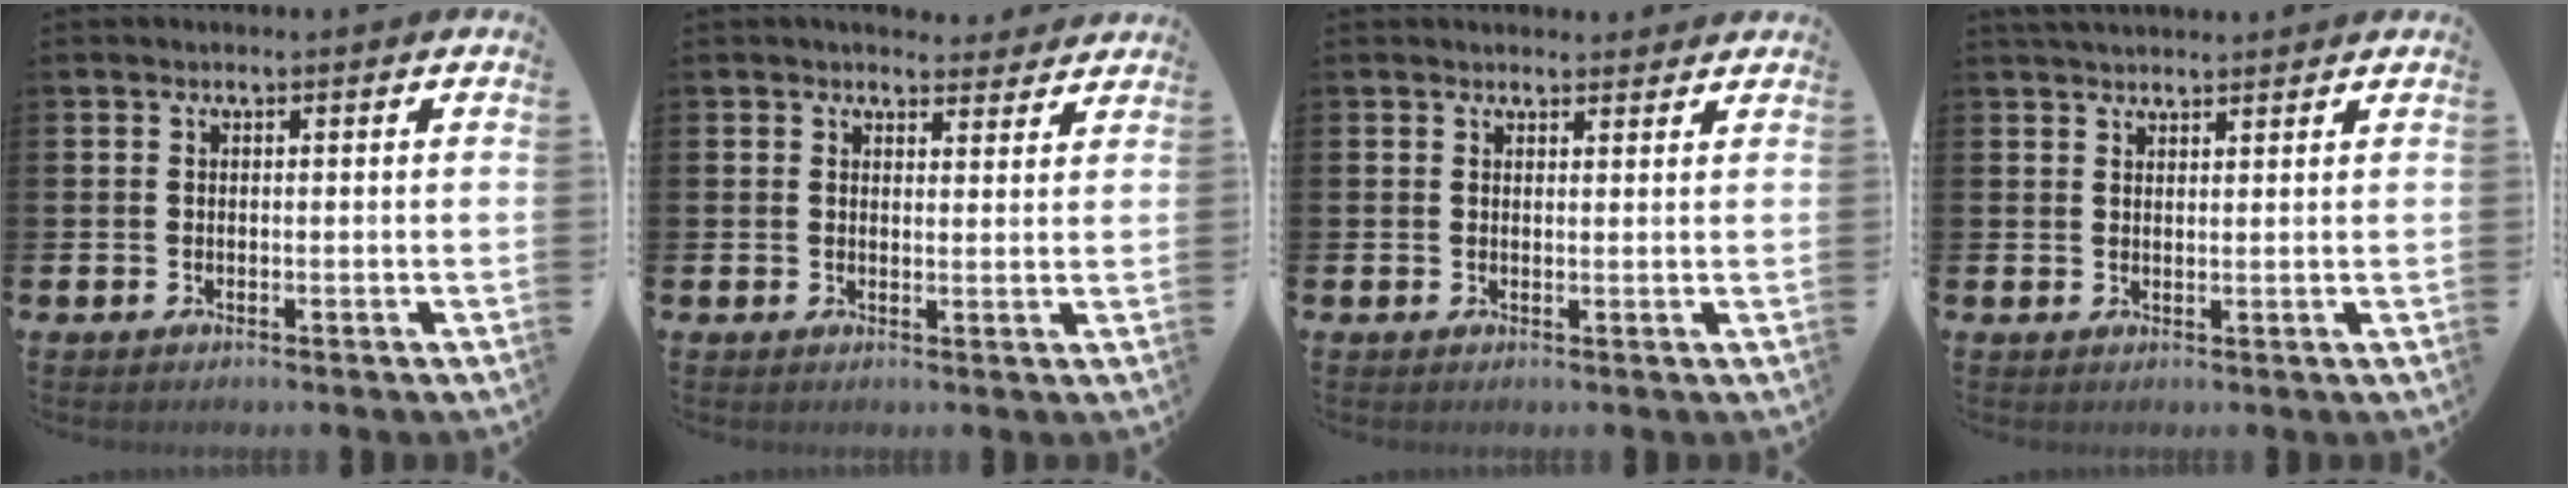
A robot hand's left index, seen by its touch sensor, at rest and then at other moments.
{"total": 3.2, "force": [3.1, 1.0, 0.0], "torque": [0.008, -0.017, 0.053]}
{"total": 1.7, "force": [1.6, 0.5, 0.0], "torque": [0.011, -0.008, 0.027]}
{"total": 2.6, "force": [2.5, 0.4, 0.4], "torque": [-0.002, -0.010, 0.044]}